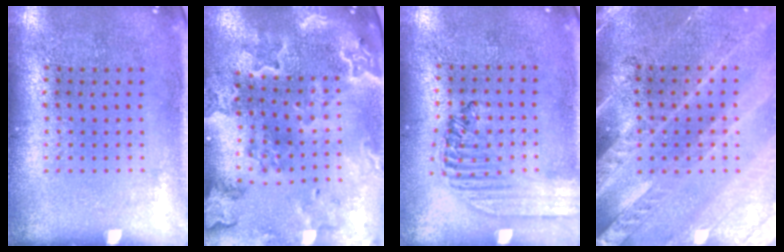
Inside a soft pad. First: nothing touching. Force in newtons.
{"total": 2.7, "press": 2.5, "slide": 0.9}
{"total": 1.6, "press": 1.4, "slide": 0.7}
{"total": 3.0, "press": 2.6, "slide": 1.4}